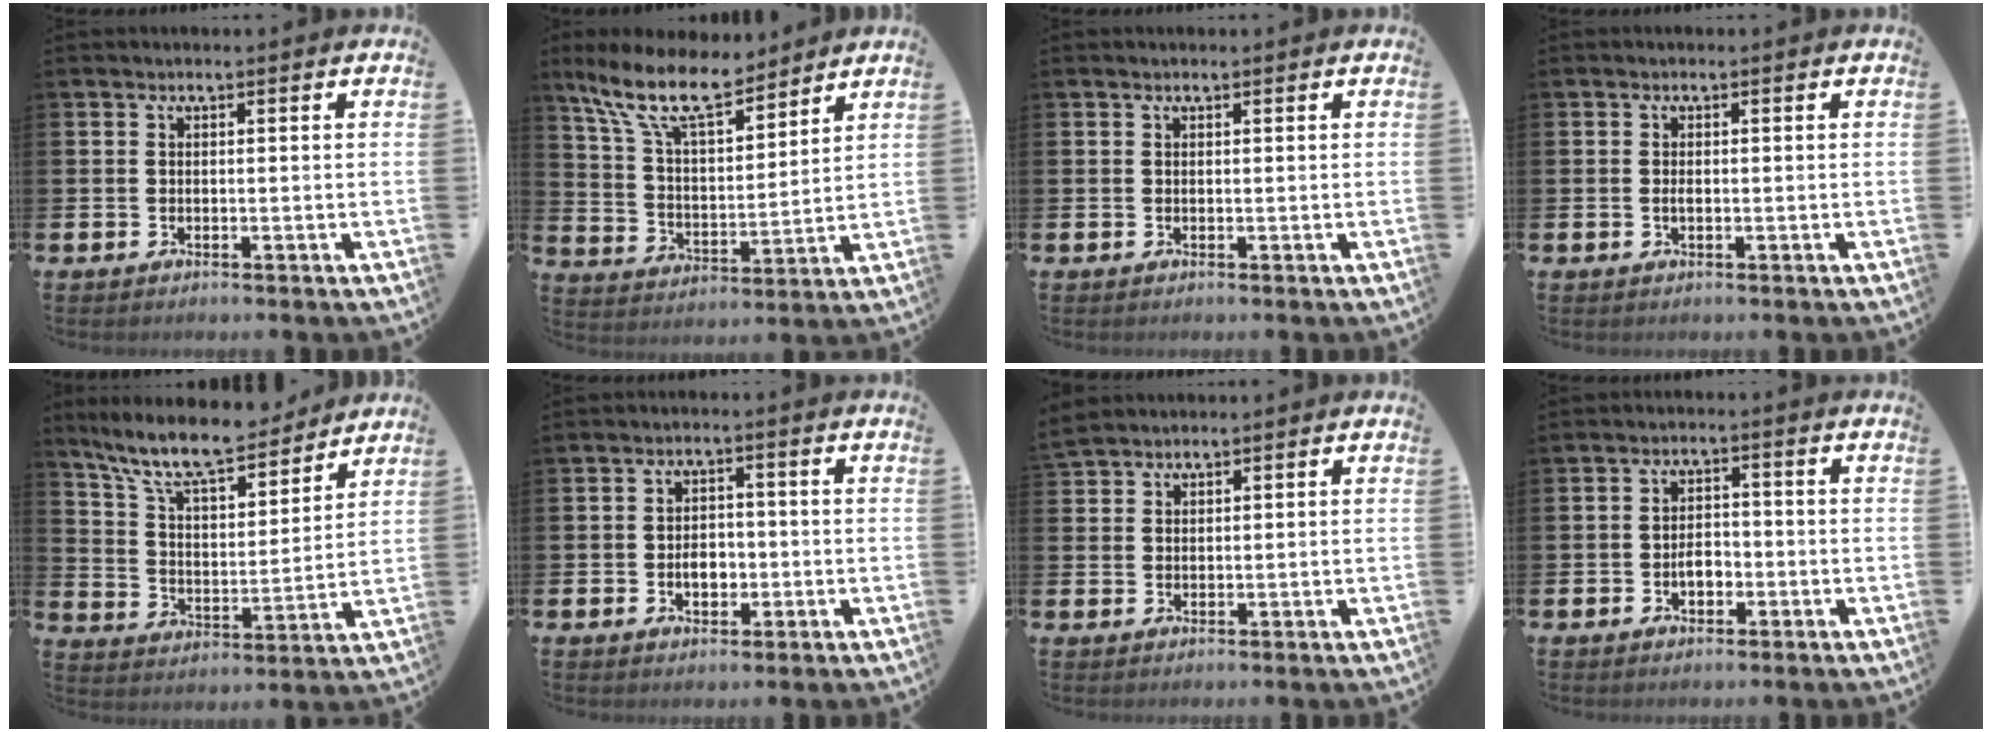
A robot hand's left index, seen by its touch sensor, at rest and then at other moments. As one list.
[{"total": 11.7, "force": [9.4, 3.8, 5.8], "torque": [-0.146, -0.041, 0.168]}, {"total": 0.0}, {"total": 0.8, "force": [-0.2, 0.3, 0.7], "torque": [-0.013, 0.001, -0.005]}, {"total": 10.9, "force": [9.5, 2.6, 4.5], "torque": [-0.123, -0.057, 0.168]}, {"total": 3.3, "force": [-0.8, 2.3, 2.2], "torque": [-0.027, -0.003, -0.021]}, {"total": 2.5, "force": [2.4, 0.5, -0.1], "torque": [0.004, -0.009, 0.045]}, {"total": 3.0, "force": [-1.0, 1.9, 2.1], "torque": [-0.031, 0.001, -0.022]}]